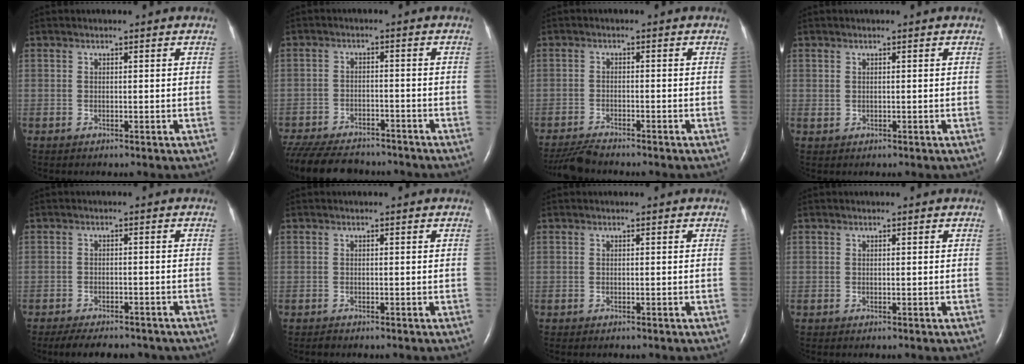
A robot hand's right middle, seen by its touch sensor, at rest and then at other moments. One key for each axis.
{"total": 17.5, "fx": -14.9, "fy": 6.0, "fz": 7.1, "tx": -0.193, "ty": -0.027, "tz": -0.214}
{"total": 4.5, "fx": -4.2, "fy": 0.4, "fz": 1.6, "tx": -0.034, "ty": -0.018, "tz": -0.076}
{"total": 0.6, "fx": 0.2, "fy": 0.4, "fz": 0.3, "tx": -0.002, "ty": 0.000, "tz": 0.006}
{"total": 10.9, "fx": -9.2, "fy": 3.7, "fz": 4.5, "tx": -0.073, "ty": -0.002, "tz": -0.113}
{"total": 0.5, "fx": -0.5, "fy": 0.2, "fz": 0.1, "tx": -0.007, "ty": -0.002, "tz": -0.009}
{"total": 0.0}
{"total": 0.0}